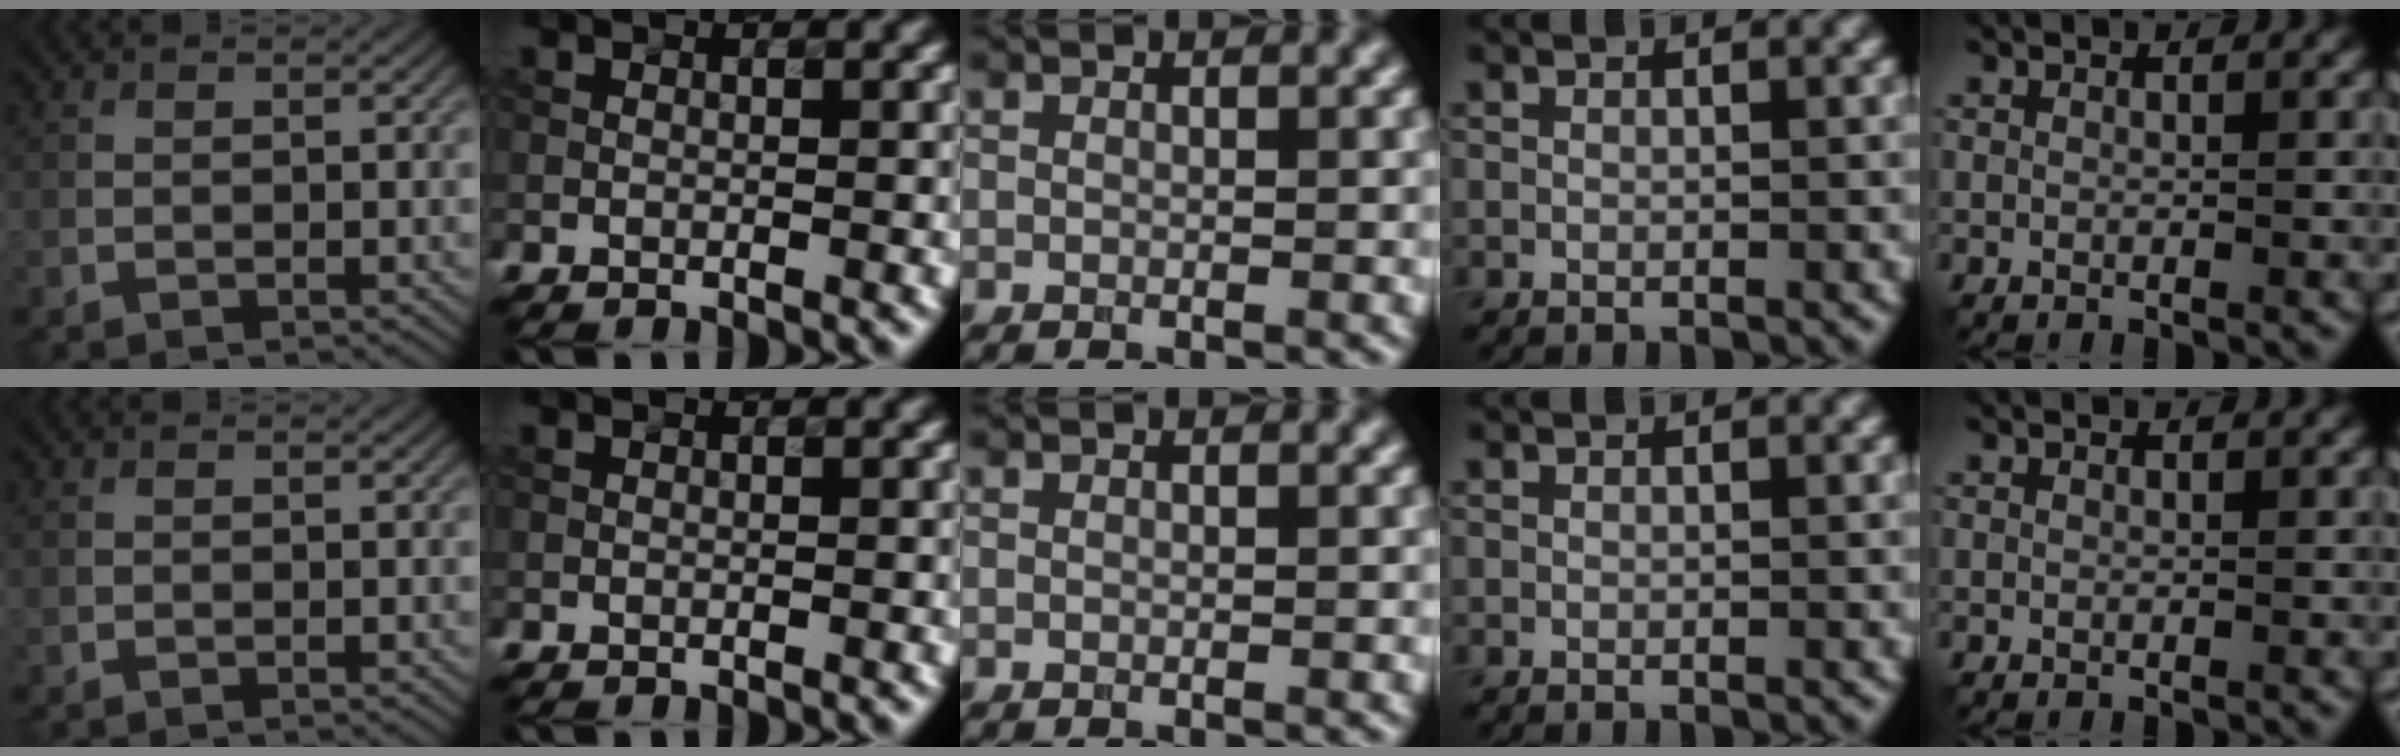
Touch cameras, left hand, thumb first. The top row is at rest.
{}